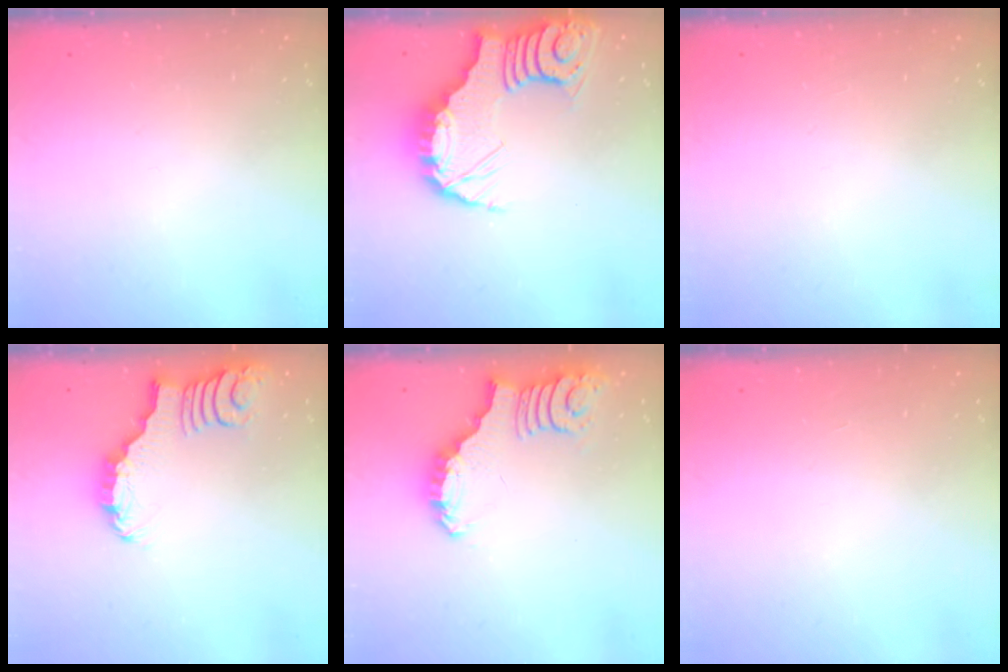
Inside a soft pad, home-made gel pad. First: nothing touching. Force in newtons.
{"total": 11.0, "press": 11.0, "slide": 1.3}
{"total": 0.0}
{"total": 2.2, "press": 2.2, "slide": 0.4}
{"total": 2.7, "press": 2.7, "slide": 0.1}
{"total": 1.4, "press": 1.4, "slide": 0.0}